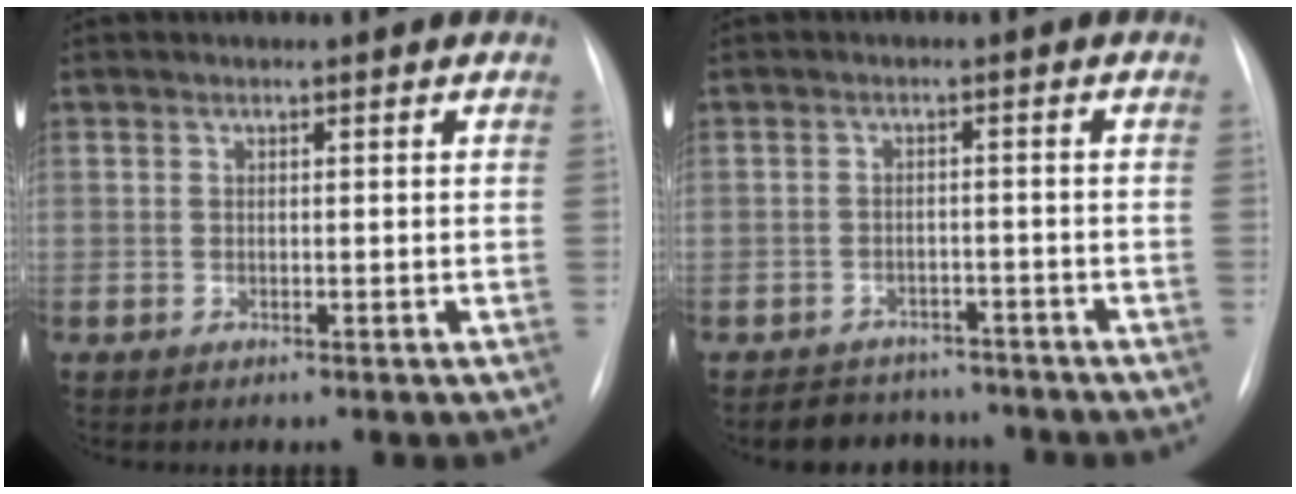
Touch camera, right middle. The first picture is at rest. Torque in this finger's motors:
{"motor_torque": [0.34, -0.42, 0.00, 0.00]}